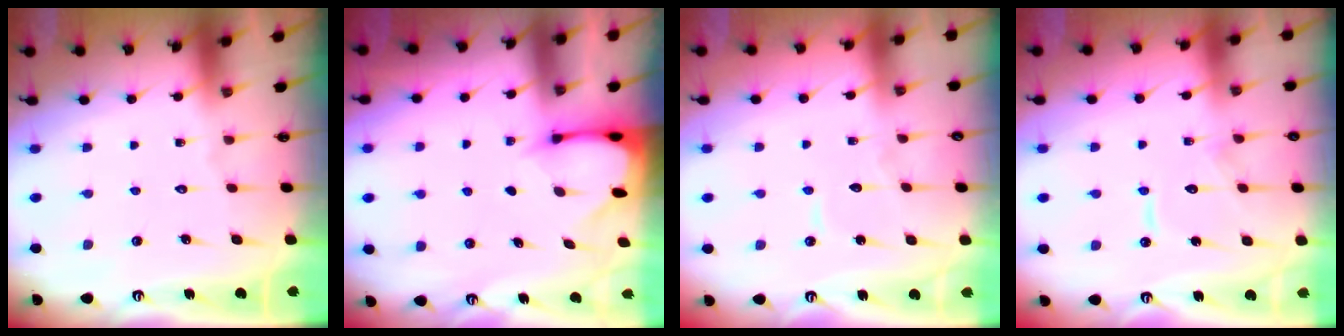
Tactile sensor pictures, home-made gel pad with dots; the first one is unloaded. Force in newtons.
{"total": 2.4, "press": 2.4, "slide": 0.3}
{"total": 5.2, "press": 5.2, "slide": 0.2}
{"total": 8.7, "press": 8.6, "slide": 0.7}